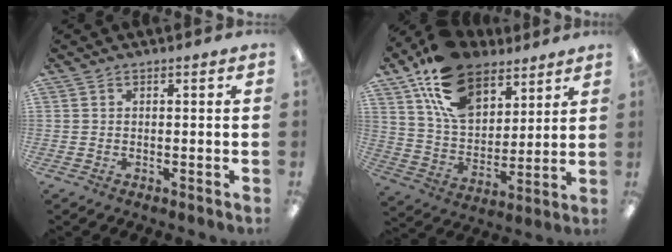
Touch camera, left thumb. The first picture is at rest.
{"total": 17.9, "force": [11.4, 10.6, 8.8], "torque": [-0.169, -0.050, 0.215]}